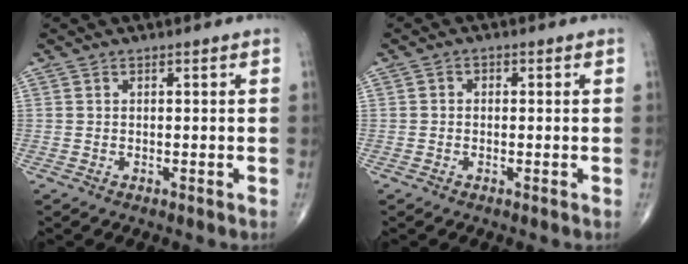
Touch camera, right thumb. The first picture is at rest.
{"total": 1.1, "force": [-0.1, 0.9, 0.6], "torque": [-0.001, 0.004, -0.008]}